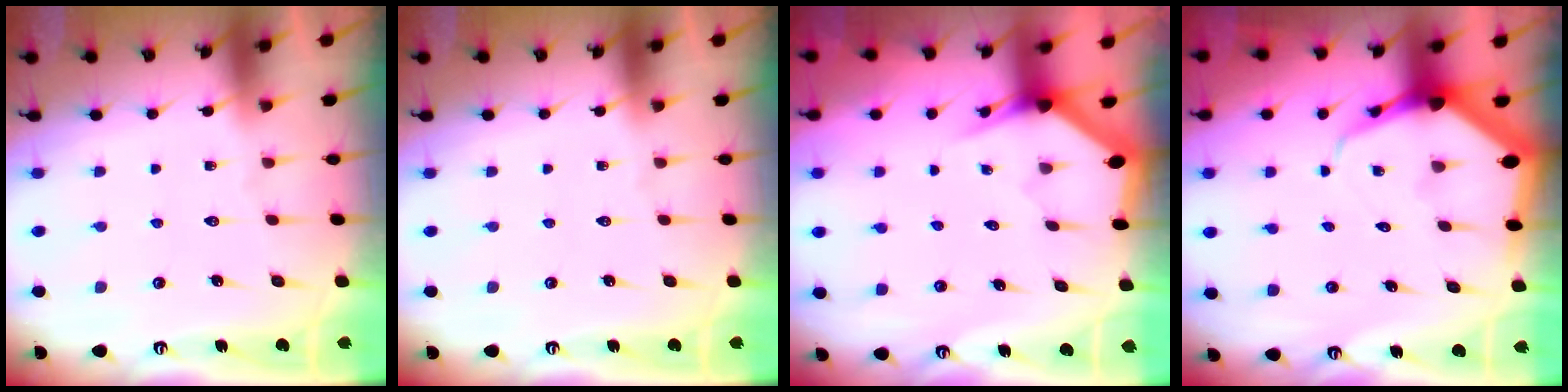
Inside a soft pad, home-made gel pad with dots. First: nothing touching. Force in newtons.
{"total": 0.0}
{"total": 3.0, "press": 3.0, "slide": 0.0}
{"total": 7.4, "press": 7.4, "slide": 0.8}